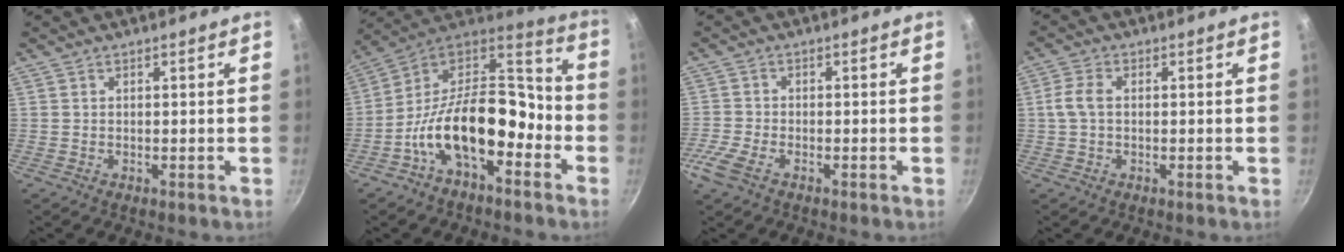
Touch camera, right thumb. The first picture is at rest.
{"total": 19.7, "force": [-6.3, 10.0, 15.7], "torque": [-0.236, 0.083, -0.110]}
{"total": 5.0, "force": [-2.8, 2.4, 3.4], "torque": [-0.094, 0.004, -0.058]}
{"total": 3.9, "force": [0.2, 2.4, 3.0], "torque": [-0.073, 0.010, 0.000]}